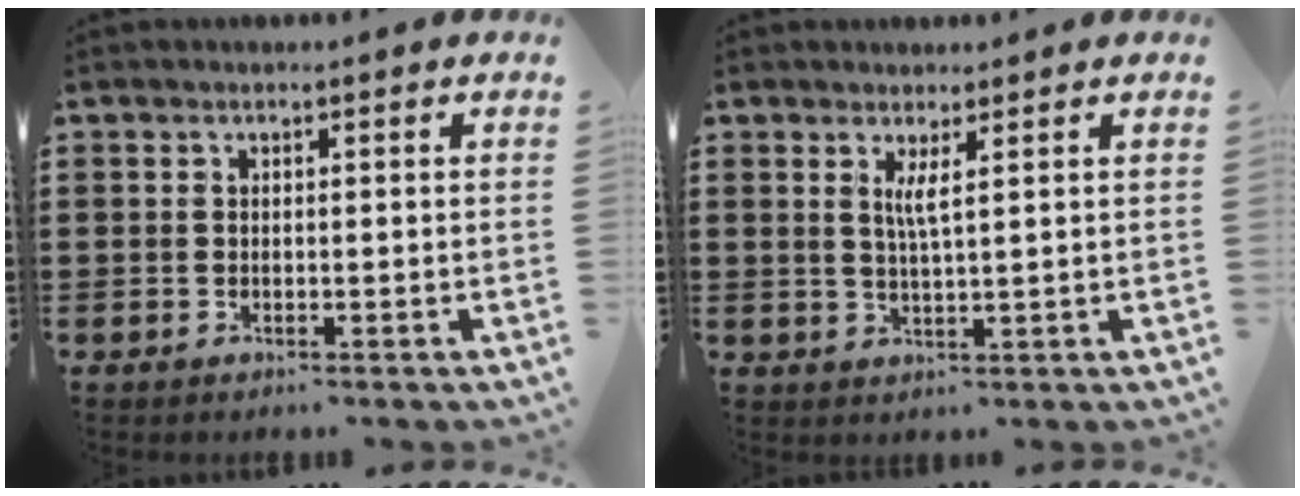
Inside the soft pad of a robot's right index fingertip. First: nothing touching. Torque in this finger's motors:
{"motor_torque": [0.39, 0.02, 0.25, 0.06]}